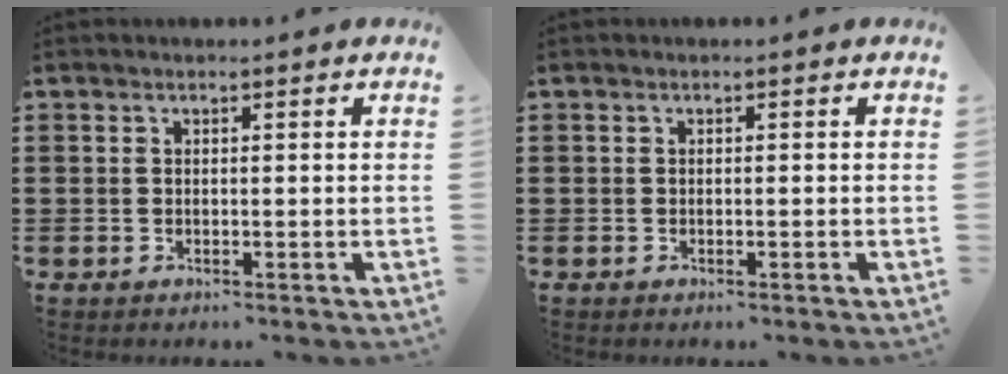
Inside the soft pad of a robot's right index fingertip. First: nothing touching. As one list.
[{"total": 0.0}]